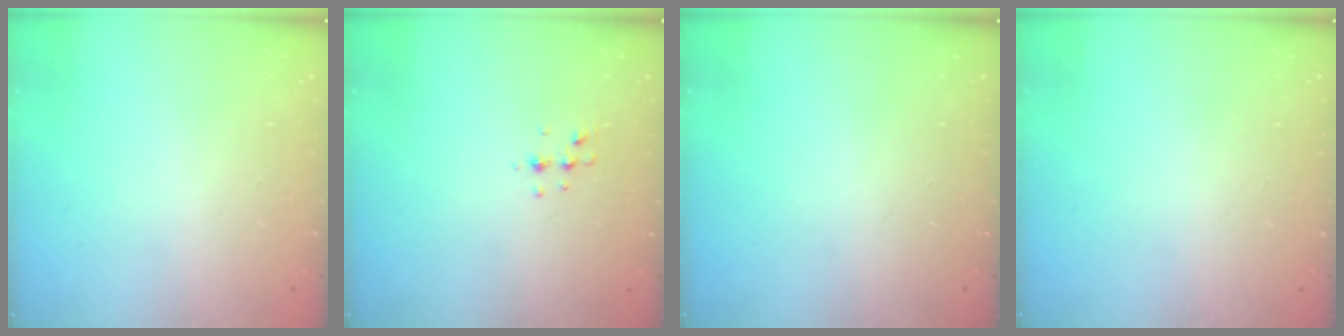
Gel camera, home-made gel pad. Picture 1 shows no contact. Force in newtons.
{"total": 3.8, "press": 3.6, "slide": 1.3}
{"total": 0.0}
{"total": 0.0}